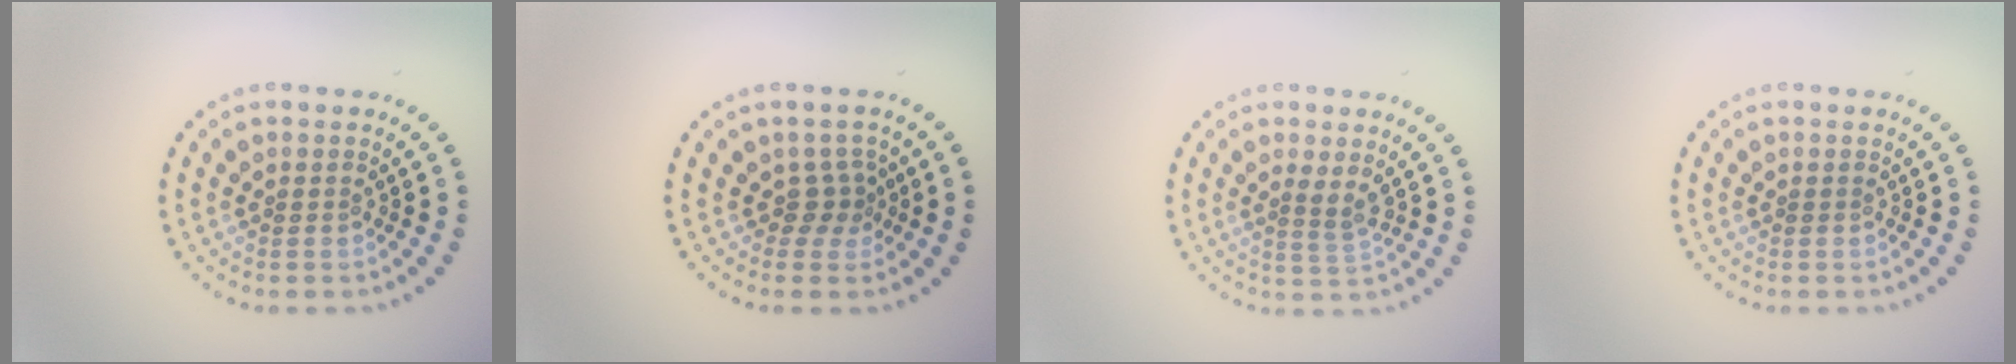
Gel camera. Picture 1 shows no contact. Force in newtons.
{"total": 1.8, "press": 1.1, "slide": 1.4}
{"total": 1.7, "press": 1.1, "slide": 1.2}
{"total": 0.0}